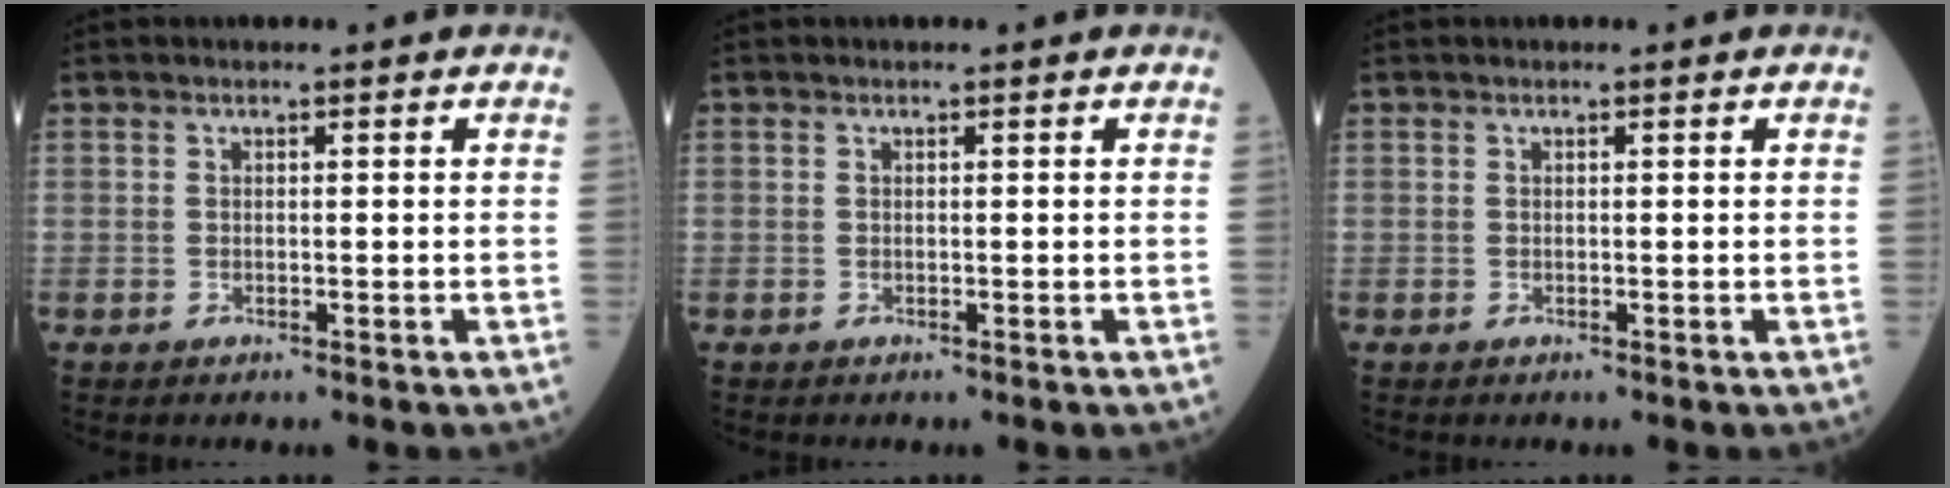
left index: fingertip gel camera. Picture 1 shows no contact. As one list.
[{"total": 0.0}, {"total": 0.0}]